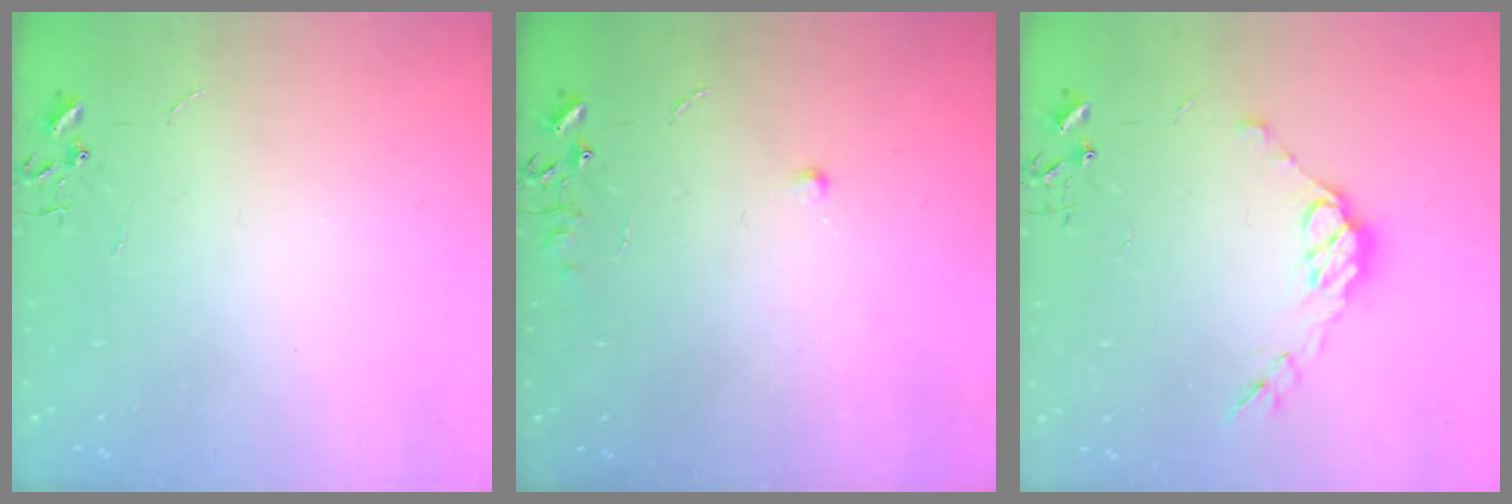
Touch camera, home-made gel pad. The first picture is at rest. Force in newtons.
{"total": 5.1, "press": 5.0, "slide": 0.7}
{"total": 9.6, "press": 9.5, "slide": 0.7}